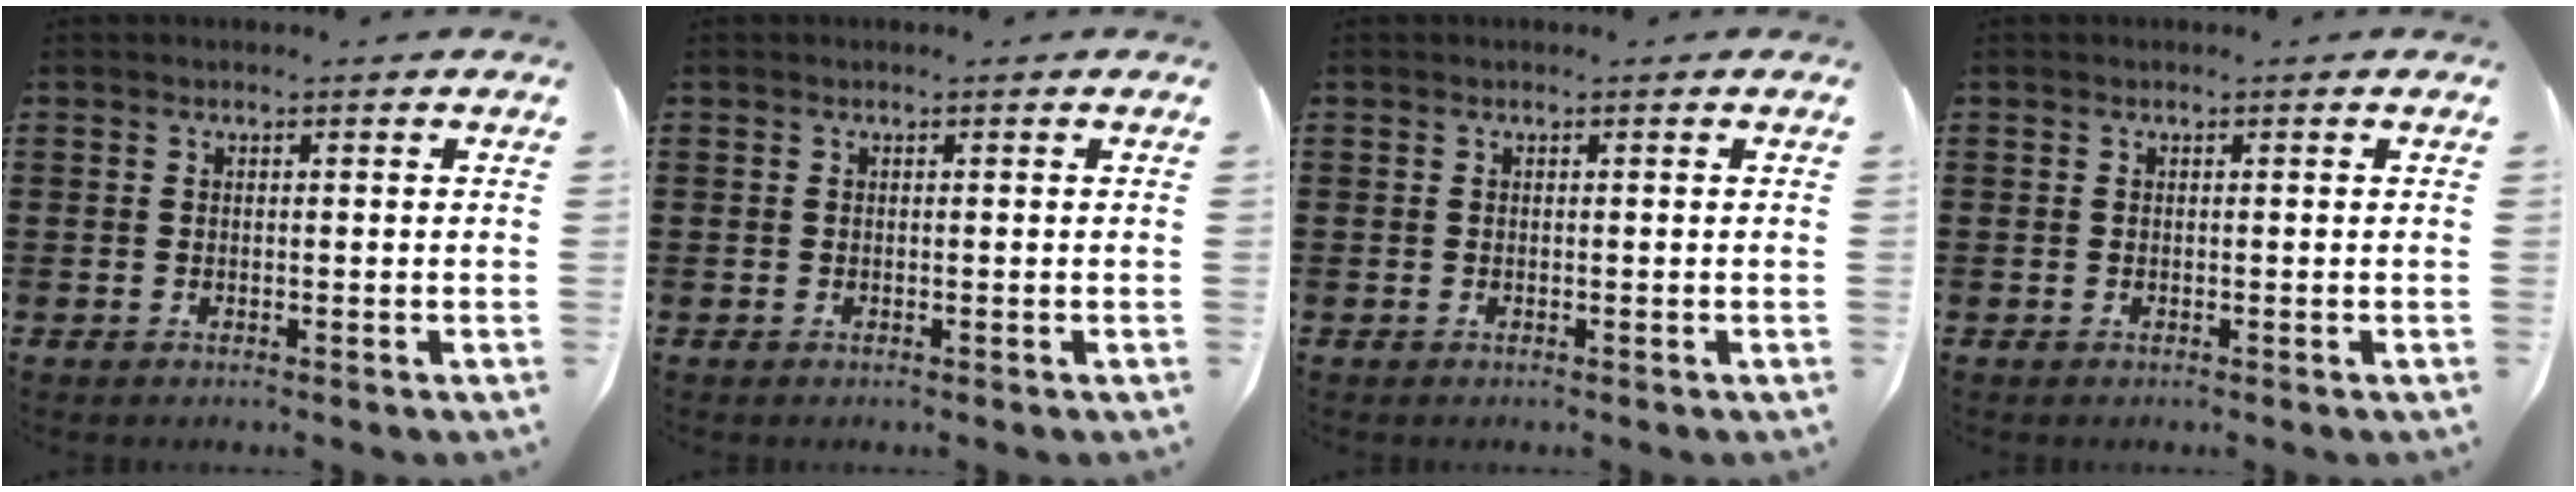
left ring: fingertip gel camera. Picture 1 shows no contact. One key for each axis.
{"total": 0.0}
{"total": 0.0}
{"total": 0.0}